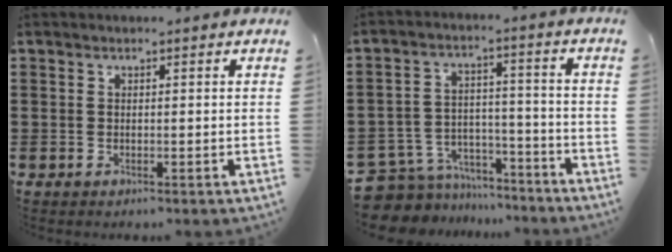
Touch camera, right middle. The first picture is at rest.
{"total": 7.0, "force": [-6.5, 2.5, 0.6], "torque": [-0.037, 0.004, -0.133]}